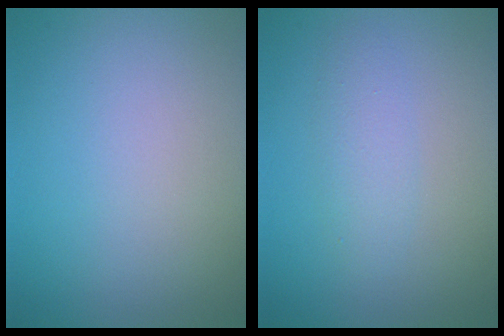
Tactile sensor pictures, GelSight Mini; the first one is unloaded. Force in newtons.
{"total": 1.9, "press": 1.9, "slide": 0.0}